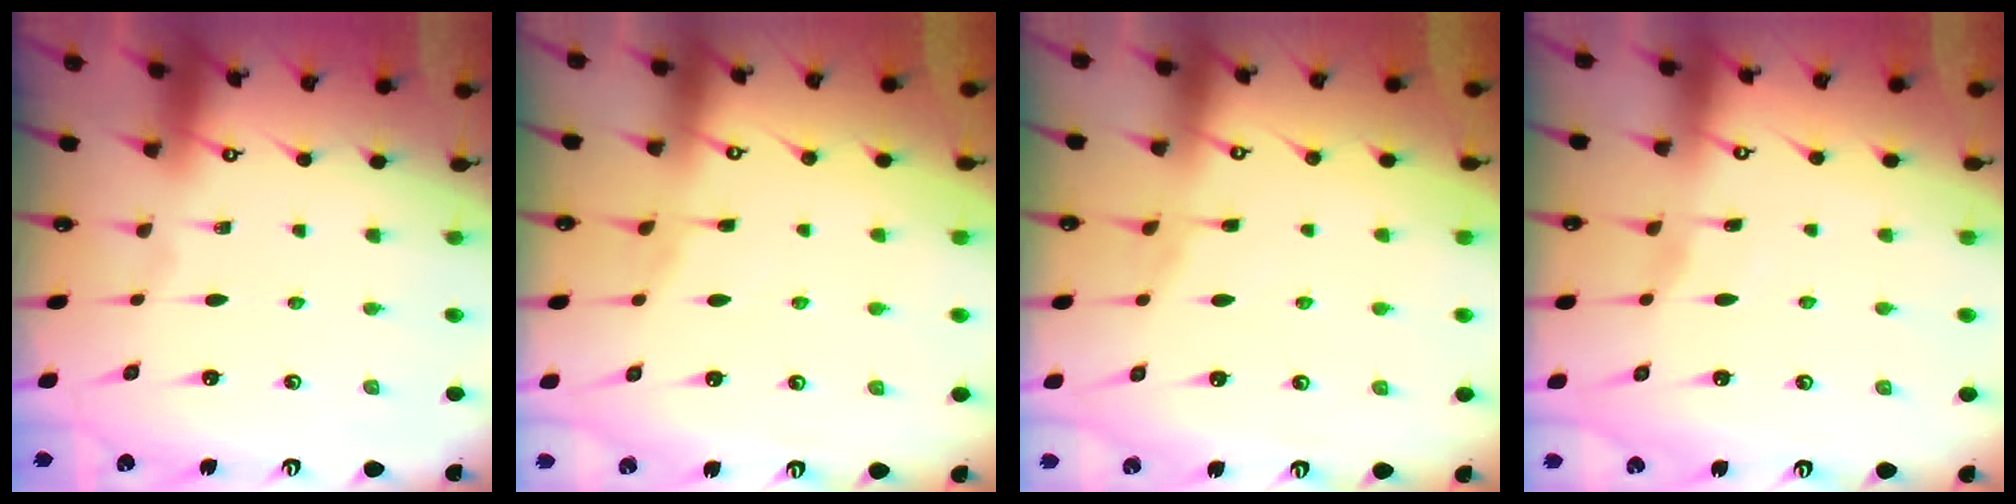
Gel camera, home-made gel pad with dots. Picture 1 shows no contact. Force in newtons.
{"total": 3.0, "press": 2.9, "slide": 0.5}
{"total": 3.0, "press": 2.9, "slide": 0.5}
{"total": 2.8, "press": 2.7, "slide": 0.3}